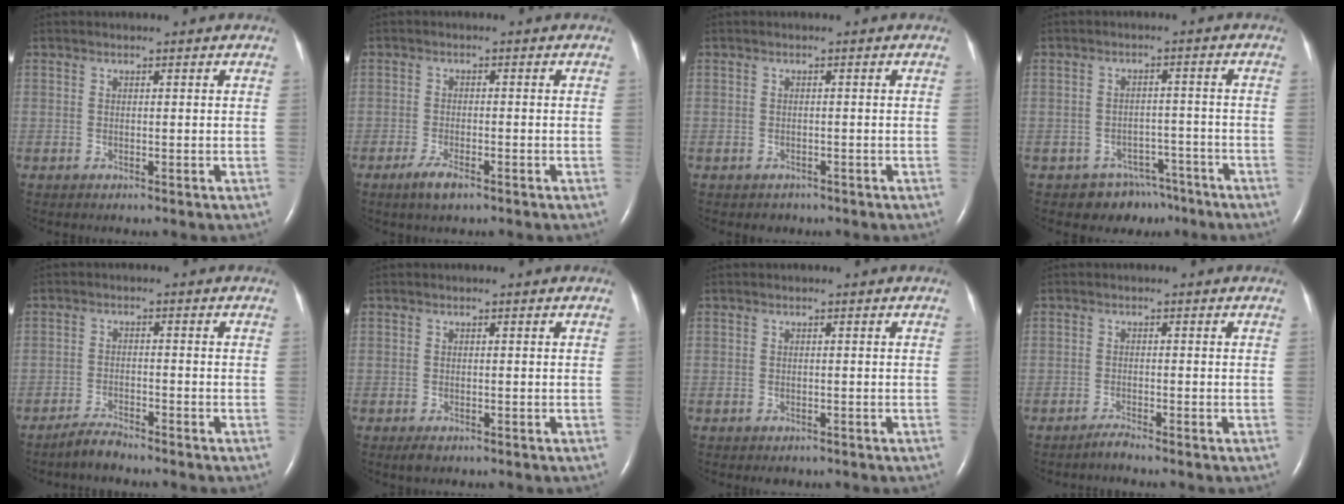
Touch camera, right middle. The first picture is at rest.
{"total": 3.1, "force": [-2.0, 0.7, 2.2], "torque": [-0.053, -0.005, -0.038]}
{"total": 1.2, "force": [-0.8, 0.9, -0.1], "torque": [-0.004, 0.002, -0.009]}
{"total": 6.4, "force": [-4.9, 4.1, 0.0], "torque": [0.014, 0.026, -0.065]}
{"total": 2.6, "force": [-2.5, 0.1, 0.6], "torque": [-0.016, -0.009, -0.049]}
{"total": 1.3, "force": [-0.8, 0.6, 0.8], "torque": [-0.018, -0.002, -0.010]}
{"total": 1.1, "force": [-0.8, 0.7, 0.2], "torque": [-0.005, 0.000, -0.008]}
{"total": 1.2, "force": [-1.2, -0.3, 0.3], "torque": [-0.008, -0.003, -0.022]}